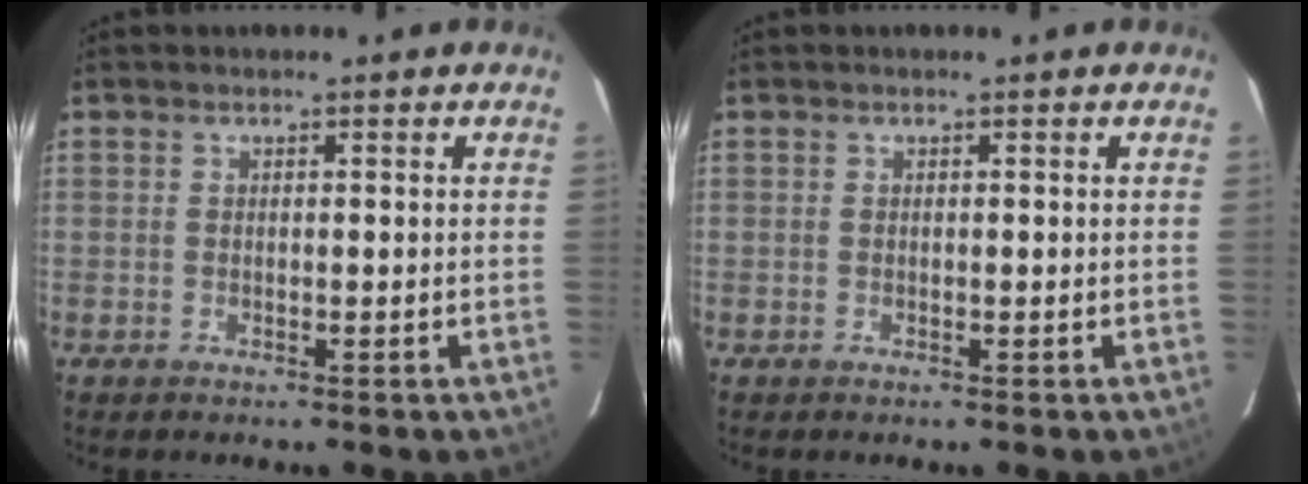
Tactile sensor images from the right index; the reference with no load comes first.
{"total": 0.0}